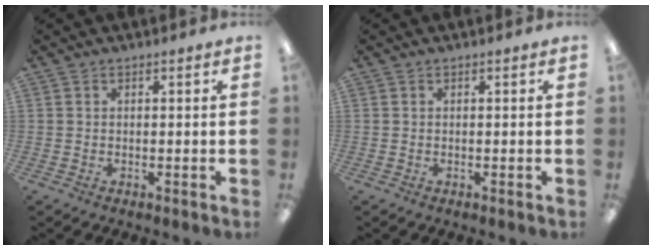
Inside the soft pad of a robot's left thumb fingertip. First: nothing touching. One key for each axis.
{"total": 0.0}